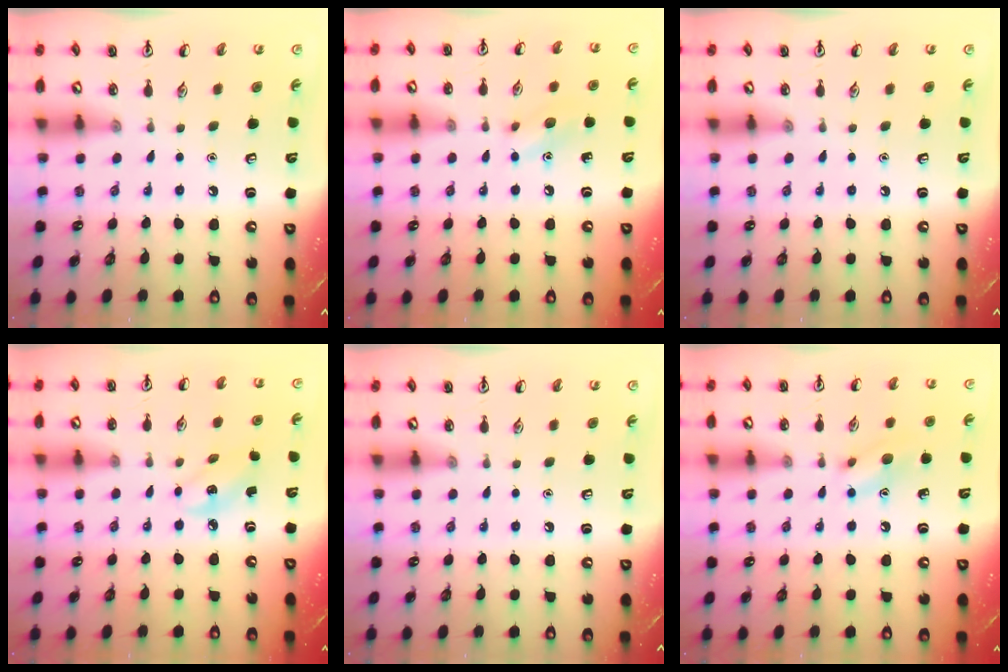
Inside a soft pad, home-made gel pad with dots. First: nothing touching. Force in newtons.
{"total": 7.0, "press": 6.9, "slide": 1.3}
{"total": 0.0}
{"total": 2.8, "press": 2.7, "slide": 0.8}
{"total": 0.0}
{"total": 8.3, "press": 8.2, "slide": 1.4}